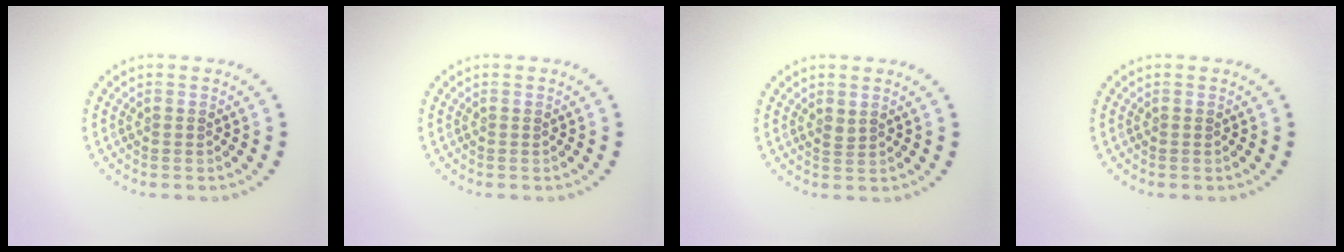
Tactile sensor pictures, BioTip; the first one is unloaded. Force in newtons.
{"total": 0.0}
{"total": 0.6, "press": 0.5, "slide": 0.3}
{"total": 0.0}